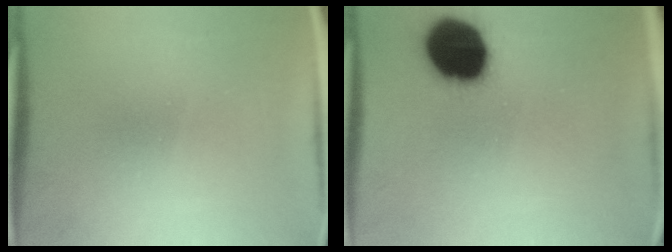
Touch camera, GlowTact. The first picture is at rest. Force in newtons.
{"total": 18.2}